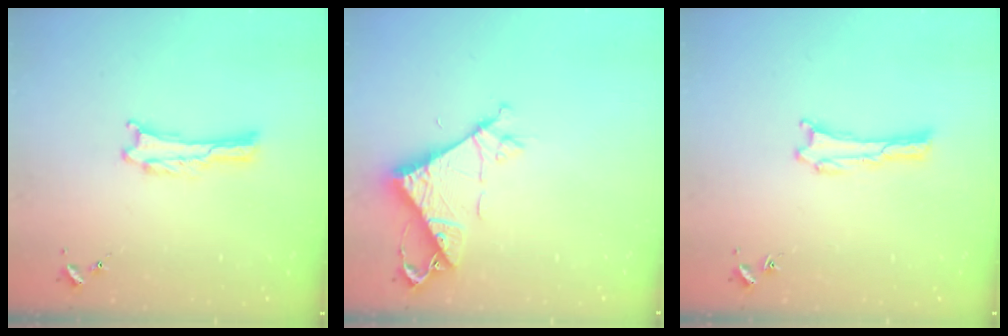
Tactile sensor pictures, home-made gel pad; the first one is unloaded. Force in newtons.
{"total": 7.5, "press": 7.5, "slide": 0.2}
{"total": 0.0}